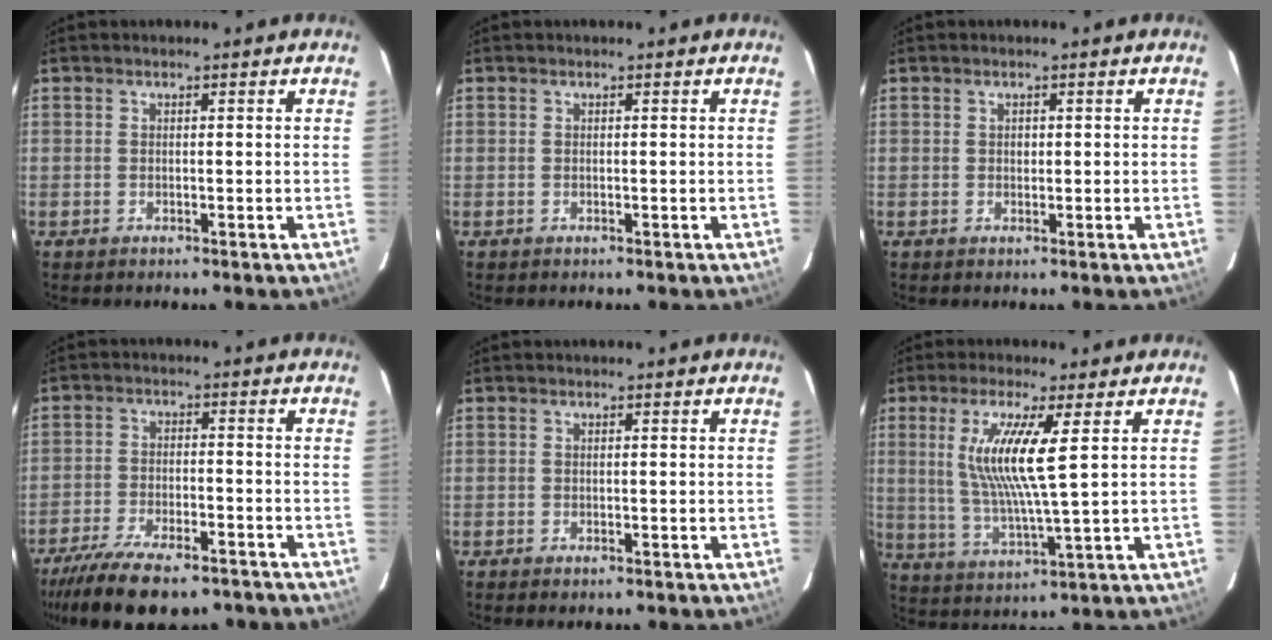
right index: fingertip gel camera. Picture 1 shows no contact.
{"total": 0.0}
{"total": 0.8, "force": [0.2, 0.7, 0.3], "torque": [-0.002, 0.003, 0.003]}
{"total": 17.7, "force": [-14.1, 5.7, 9.2], "torque": [-0.189, -0.029, -0.217]}
{"total": 0.7, "force": [-0.5, 0.2, 0.4], "torque": [-0.009, -0.002, -0.008]}
{"total": 10.5, "force": [3.0, 0.1, 10.0], "torque": [-0.196, -0.012, 0.063]}